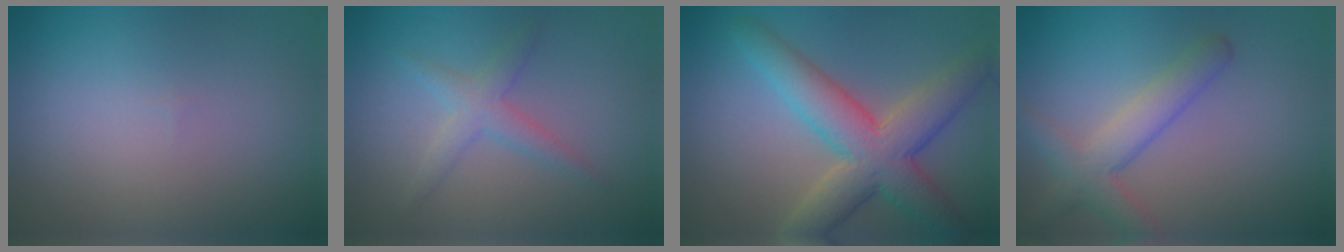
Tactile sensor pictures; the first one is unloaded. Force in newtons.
{"total": 2.3, "press": 2.3, "slide": 0.1}
{"total": 7.8, "press": 7.8, "slide": 0.4}
{"total": 3.8, "press": 3.8, "slide": 0.2}